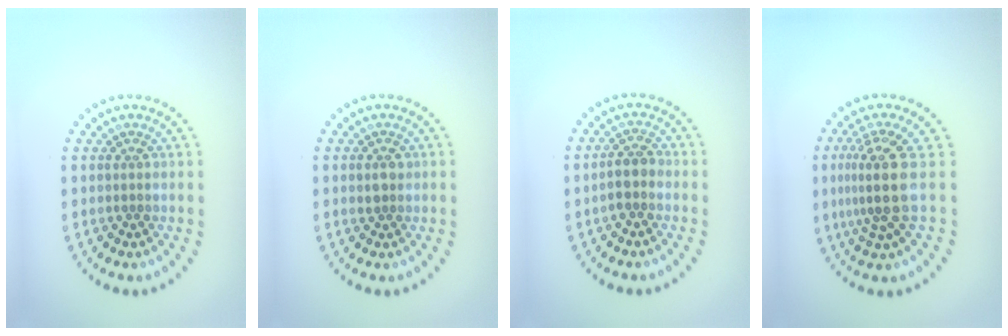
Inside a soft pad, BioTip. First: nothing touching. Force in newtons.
{"total": 1.3, "press": 1.3, "slide": 0.3}
{"total": 2.1, "press": 1.9, "slide": 0.8}
{"total": 4.2, "press": 3.1, "slide": 2.8}